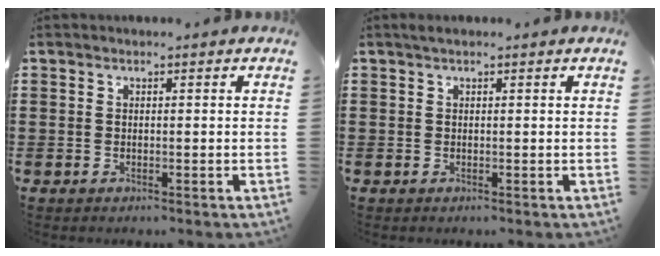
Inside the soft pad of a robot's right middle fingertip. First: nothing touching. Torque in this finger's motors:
{"motor_torque": [0.51, -0.40, 0.14, 0.04]}